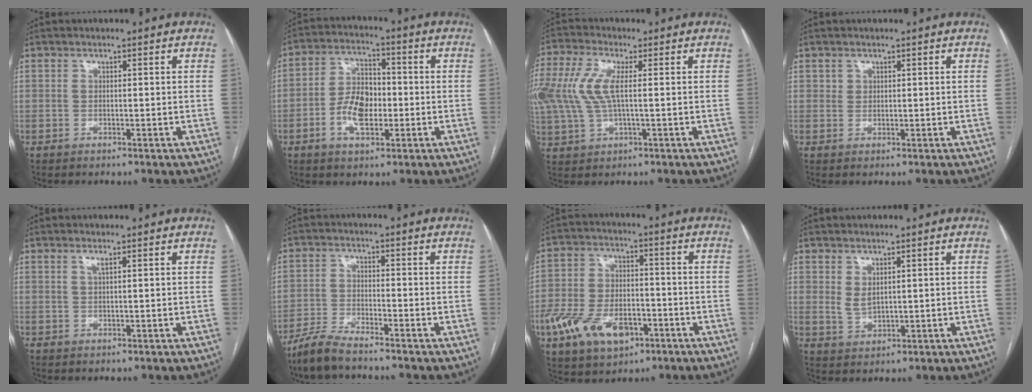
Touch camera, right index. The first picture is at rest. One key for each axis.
{"total": 8.4, "fx": -2.1, "fy": 4.4, "fz": 6.9, "tx": -0.142, "ty": 0.011, "tz": -0.035}
{"total": 13.8, "fx": 2.0, "fy": 6.2, "fz": 12.1, "tx": -0.310, "ty": 0.011, "tz": 0.037}
{"total": 0.9, "fx": 0.5, "fy": 0.8, "fz": 0.1, "tx": 0.011, "ty": 0.000, "tz": 0.005}
{"total": 1.0, "fx": 0.5, "fy": -0.1, "fz": 0.8, "tx": -0.021, "ty": 0.002, "tz": 0.011}
{"total": 5.4, "fx": -4.8, "fy": 0.3, "fz": 2.5, "tx": -0.053, "ty": -0.017, "tz": -0.100}
{"total": 13.4, "fx": -6.0, "fy": 7.5, "fz": 9.4, "tx": -0.185, "ty": 0.006, "tz": -0.098}
{"total": 2.6, "fx": 1.1, "fy": 1.4, "fz": 1.9, "tx": -0.041, "ty": -0.002, "tz": 0.031}